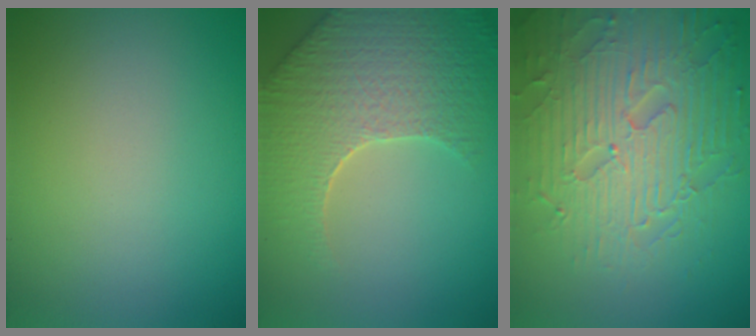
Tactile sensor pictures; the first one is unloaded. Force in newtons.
{"total": 7.8, "press": 5.8, "slide": 5.2}
{"total": 8.2, "press": 6.1, "slide": 5.5}